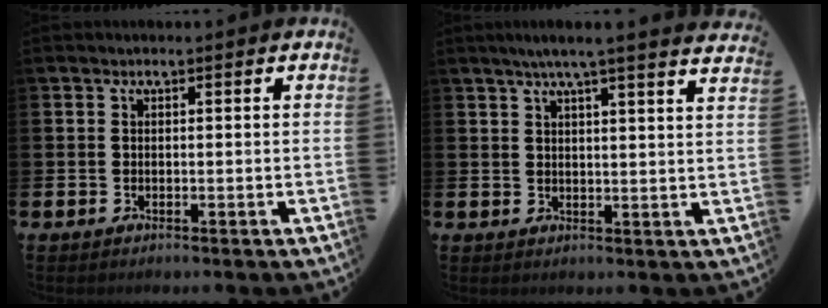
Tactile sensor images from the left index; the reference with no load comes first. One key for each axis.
{"total": 4.6, "fx": 4.1, "fy": -0.7, "fz": 1.9, "tx": -0.047, "ty": -0.014, "tz": 0.072}